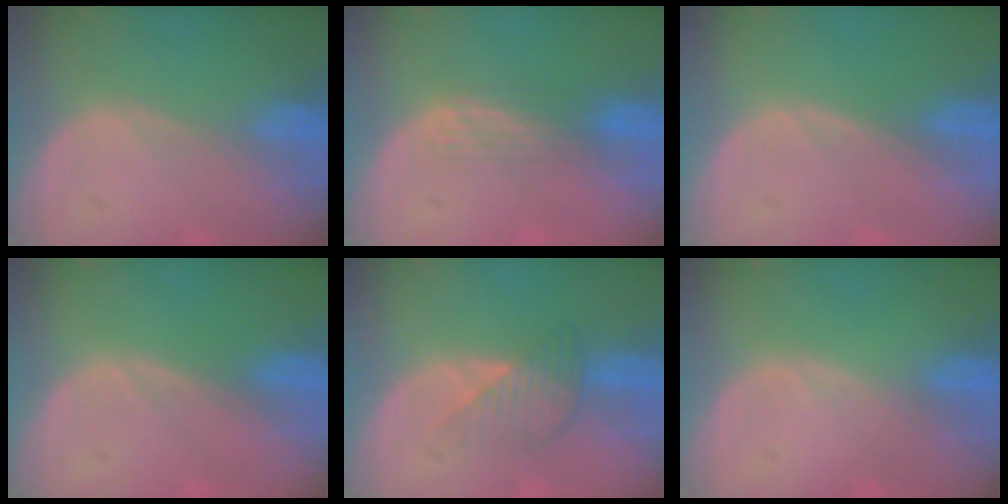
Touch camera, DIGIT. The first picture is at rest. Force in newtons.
{"total": 2.8, "press": 2.5, "slide": 1.3}
{"total": 0.0}
{"total": 0.0}
{"total": 4.0, "press": 4.0, "slide": 0.1}
{"total": 0.0}